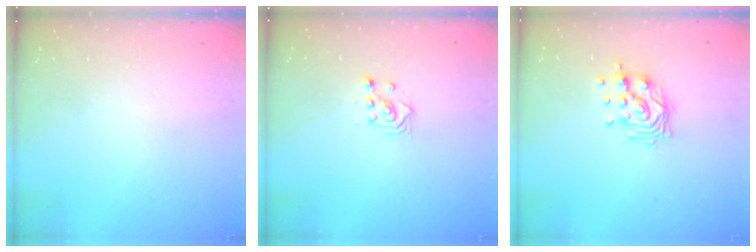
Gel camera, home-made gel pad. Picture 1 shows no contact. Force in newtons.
{"total": 2.3, "press": 2.3, "slide": 0.3}
{"total": 11.1, "press": 11.1, "slide": 0.9}